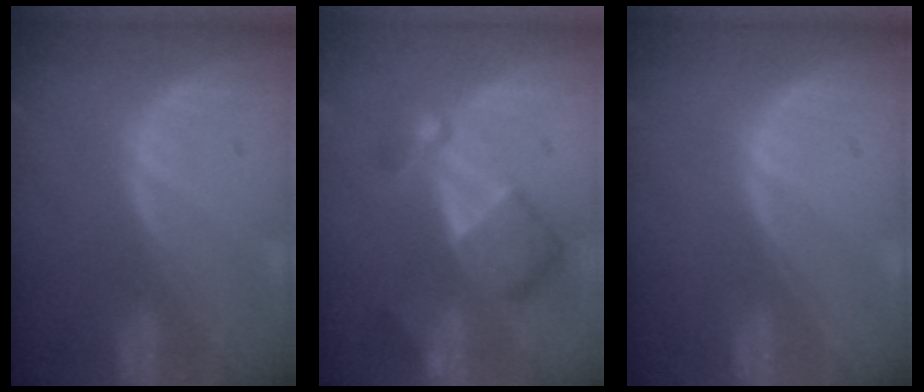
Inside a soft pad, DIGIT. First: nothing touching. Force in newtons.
{"total": 7.8, "press": 6.7, "slide": 3.9}
{"total": 0.0}